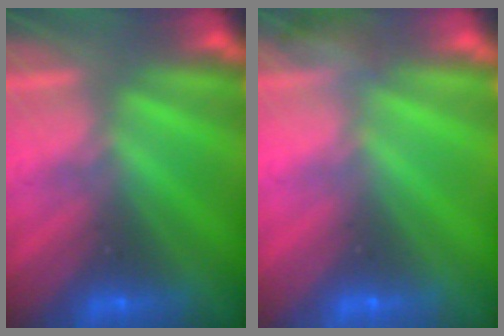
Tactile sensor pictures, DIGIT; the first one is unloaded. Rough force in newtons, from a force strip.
{"total": 2.8}